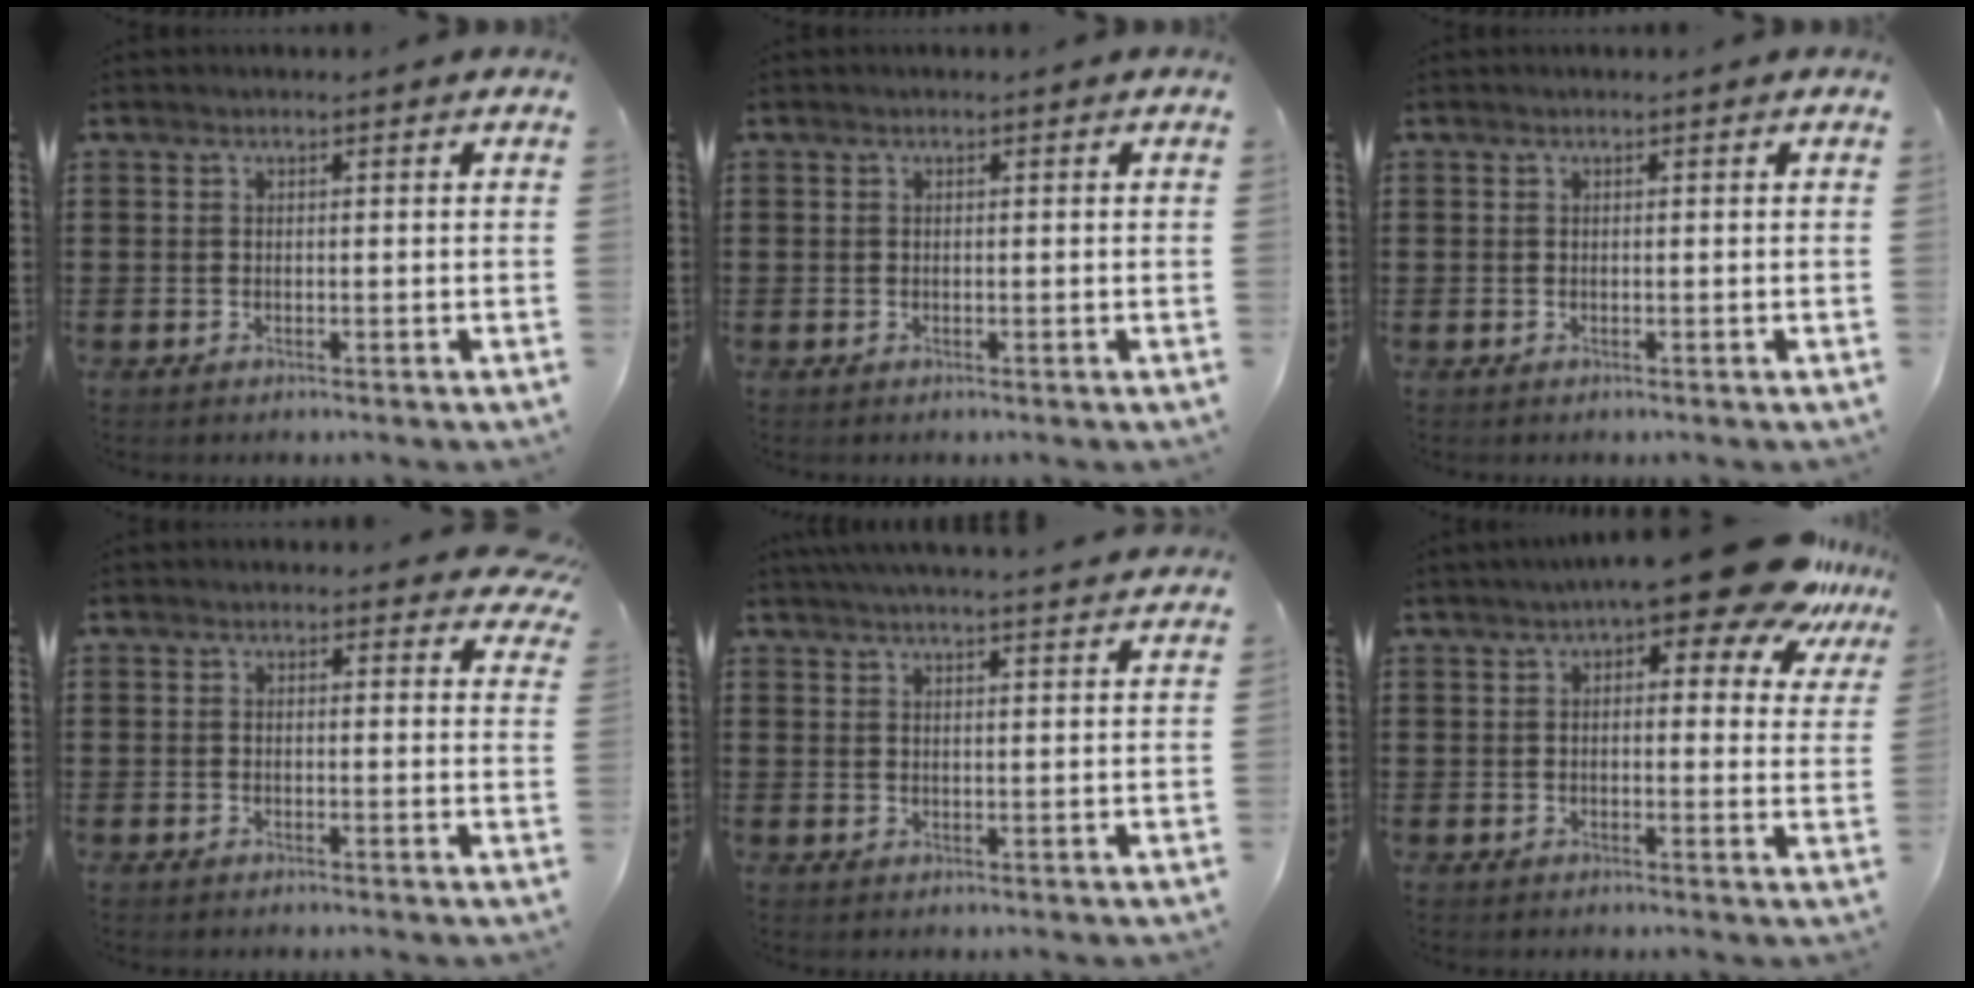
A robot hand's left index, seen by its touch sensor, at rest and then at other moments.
{"total": 0.0}
{"total": 0.0}
{"total": 2.0, "force": [1.8, 0.6, 0.7], "torque": [-0.003, -0.004, 0.031]}
{"total": 3.4, "force": [3.3, -0.5, 0.7], "torque": [-0.024, -0.012, 0.058]}
{"total": 10.9, "force": [7.8, 2.0, 7.3], "torque": [-0.106, -0.034, 0.130]}